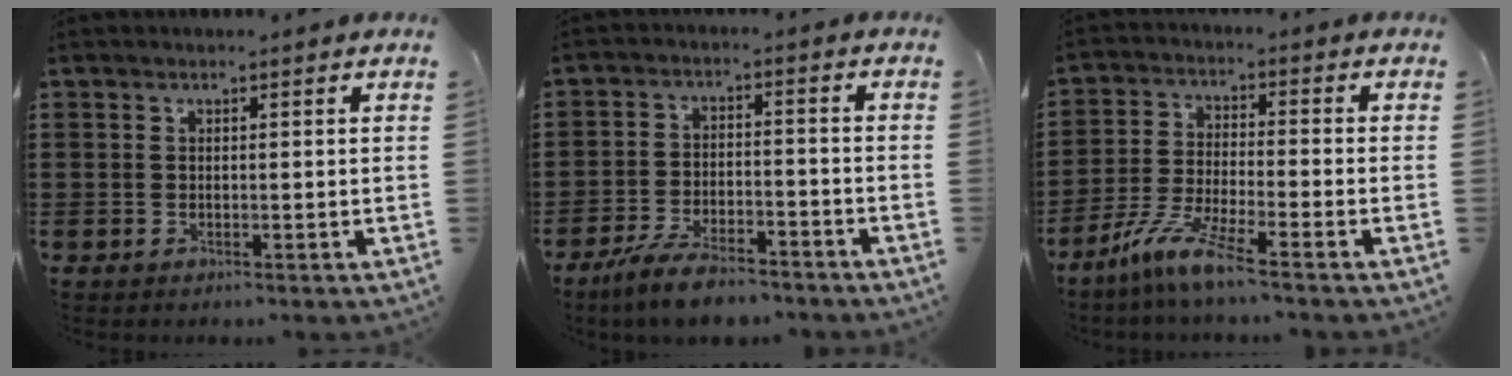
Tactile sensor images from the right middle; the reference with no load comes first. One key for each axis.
{"total": 6.2, "fx": -5.4, "fy": 1.2, "fz": 2.9, "tx": -0.066, "ty": -0.002, "tz": -0.104}
{"total": 7.3, "fx": -5.6, "fy": 0.0, "fz": 4.6, "tx": -0.101, "ty": -0.018, "tz": -0.108}